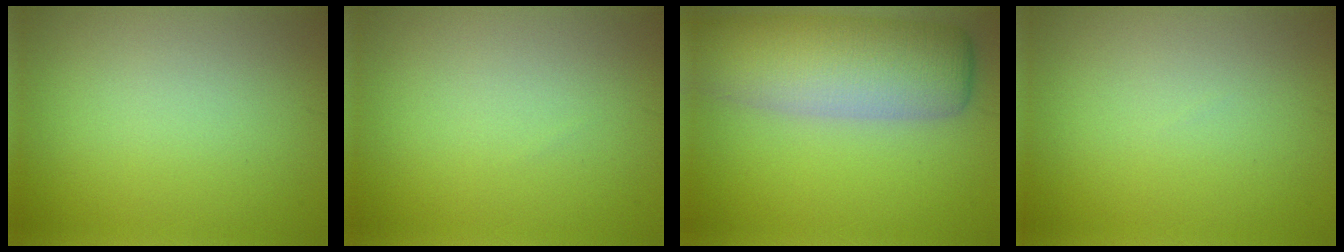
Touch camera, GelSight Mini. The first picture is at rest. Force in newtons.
{"total": 0.0}
{"total": 9.4, "press": 9.3, "slide": 0.5}
{"total": 0.0}